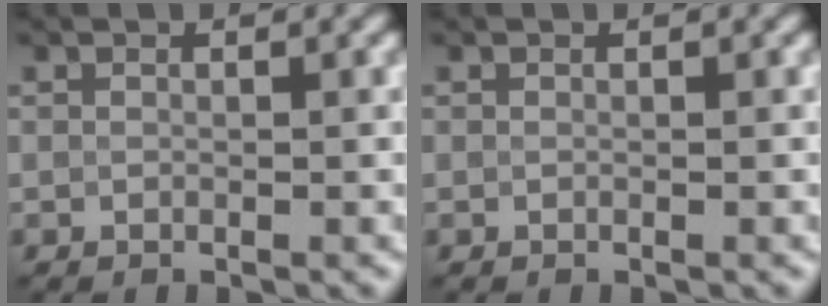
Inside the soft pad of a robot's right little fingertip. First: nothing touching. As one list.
[{"total": 0.0}]